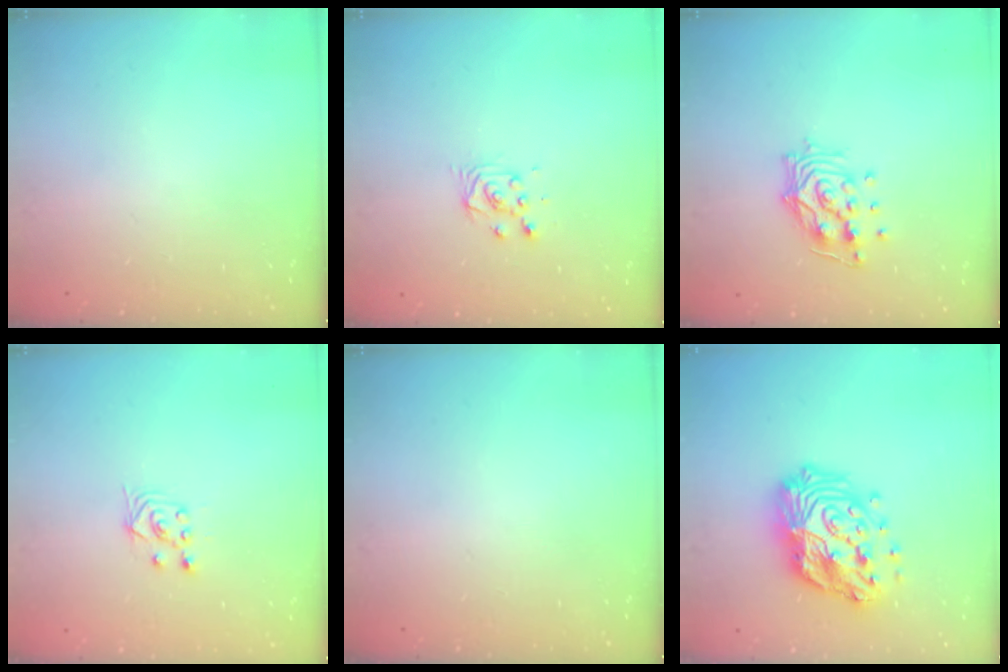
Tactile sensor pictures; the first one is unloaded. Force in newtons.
{"total": 4.7, "press": 4.7, "slide": 0.5}
{"total": 11.8, "press": 11.7, "slide": 1.4}
{"total": 2.5, "press": 2.2, "slide": 1.2}
{"total": 0.0}
{"total": 20.7, "press": 20.7, "slide": 1.9}